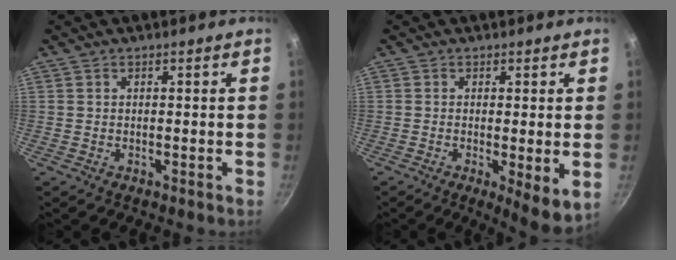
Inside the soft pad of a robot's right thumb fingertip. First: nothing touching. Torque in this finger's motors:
{"motor_torque": [-0.17, 0.45, 0.09, -0.09, 0.06]}